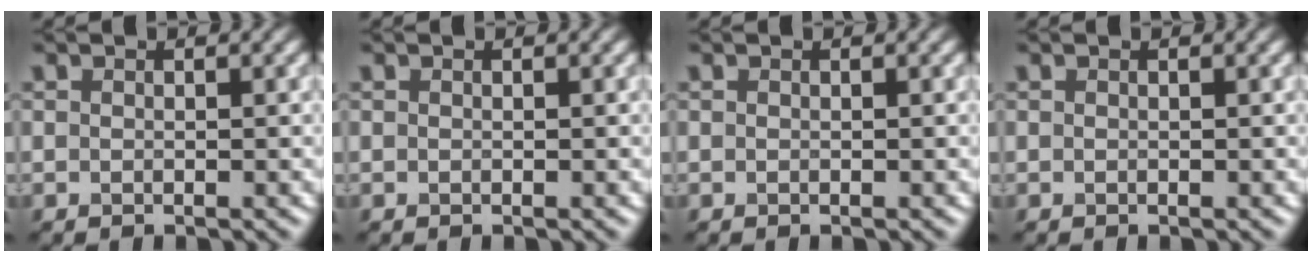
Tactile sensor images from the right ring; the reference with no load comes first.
{"total": 0.0}
{"total": 0.0}
{"total": 0.0}